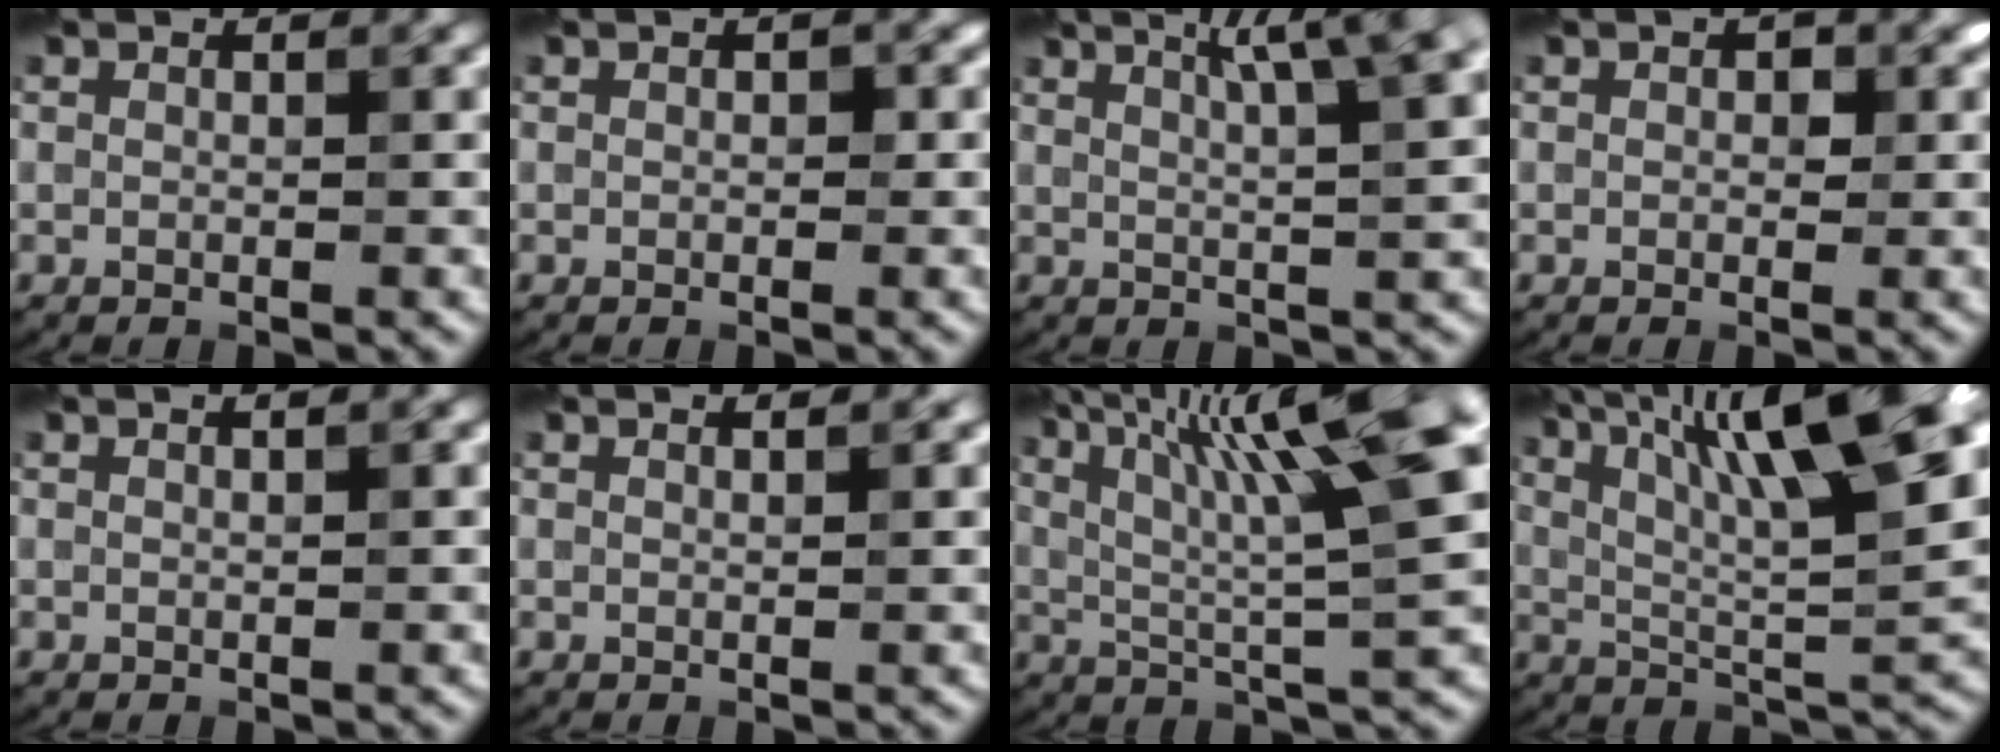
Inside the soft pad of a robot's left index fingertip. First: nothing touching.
{"total": 0.8, "force": [0.1, 0.6, 0.5], "torque": [-0.003, -0.003, -0.001]}
{"total": 7.8, "force": [4.1, 2.1, 6.2], "torque": [-0.061, 0.035, 0.035]}
{"total": 1.4, "force": [0.3, 1.1, 0.8], "torque": [-0.008, -0.001, 0.001]}
{"total": 0.6, "force": [0.4, 0.1, 0.4], "torque": [-0.003, 0.001, 0.006]}
{"total": 0.8, "force": [0.7, 0.2, 0.4], "torque": [-0.006, 0.002, 0.012]}
{"total": 12.9, "force": [5.0, 2.4, 11.7], "torque": [-0.198, 0.020, 0.086]}
{"total": 14.8, "force": [6.6, 4.0, 12.6], "torque": [-0.212, 0.021, 0.112]}